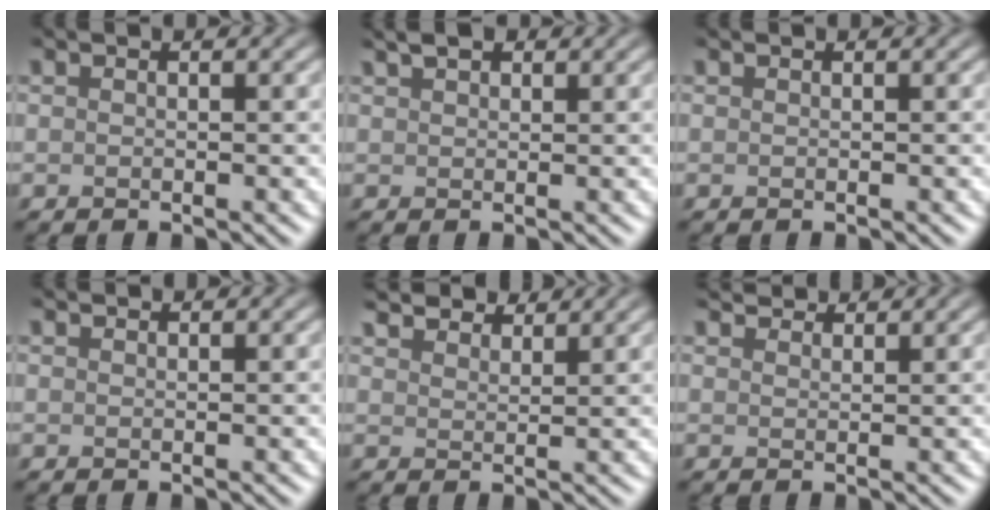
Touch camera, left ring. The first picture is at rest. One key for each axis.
{"total": 1.9, "fx": 1.4, "fy": 0.8, "fz": 0.9, "tx": -0.015, "ty": 0.006, "tz": 0.028}
{"total": 0.0}
{"total": 0.9, "fx": 0.9, "fy": 0.1, "fz": 0.1, "tx": -0.005, "ty": 0.000, "tz": 0.015}
{"total": 4.9, "fx": 4.6, "fy": 0.9, "fz": 1.3, "tx": -0.030, "ty": 0.005, "tz": 0.077}
{"total": 3.1, "fx": 2.9, "fy": 0.6, "fz": 0.8, "tx": -0.015, "ty": 0.002, "tz": 0.045}